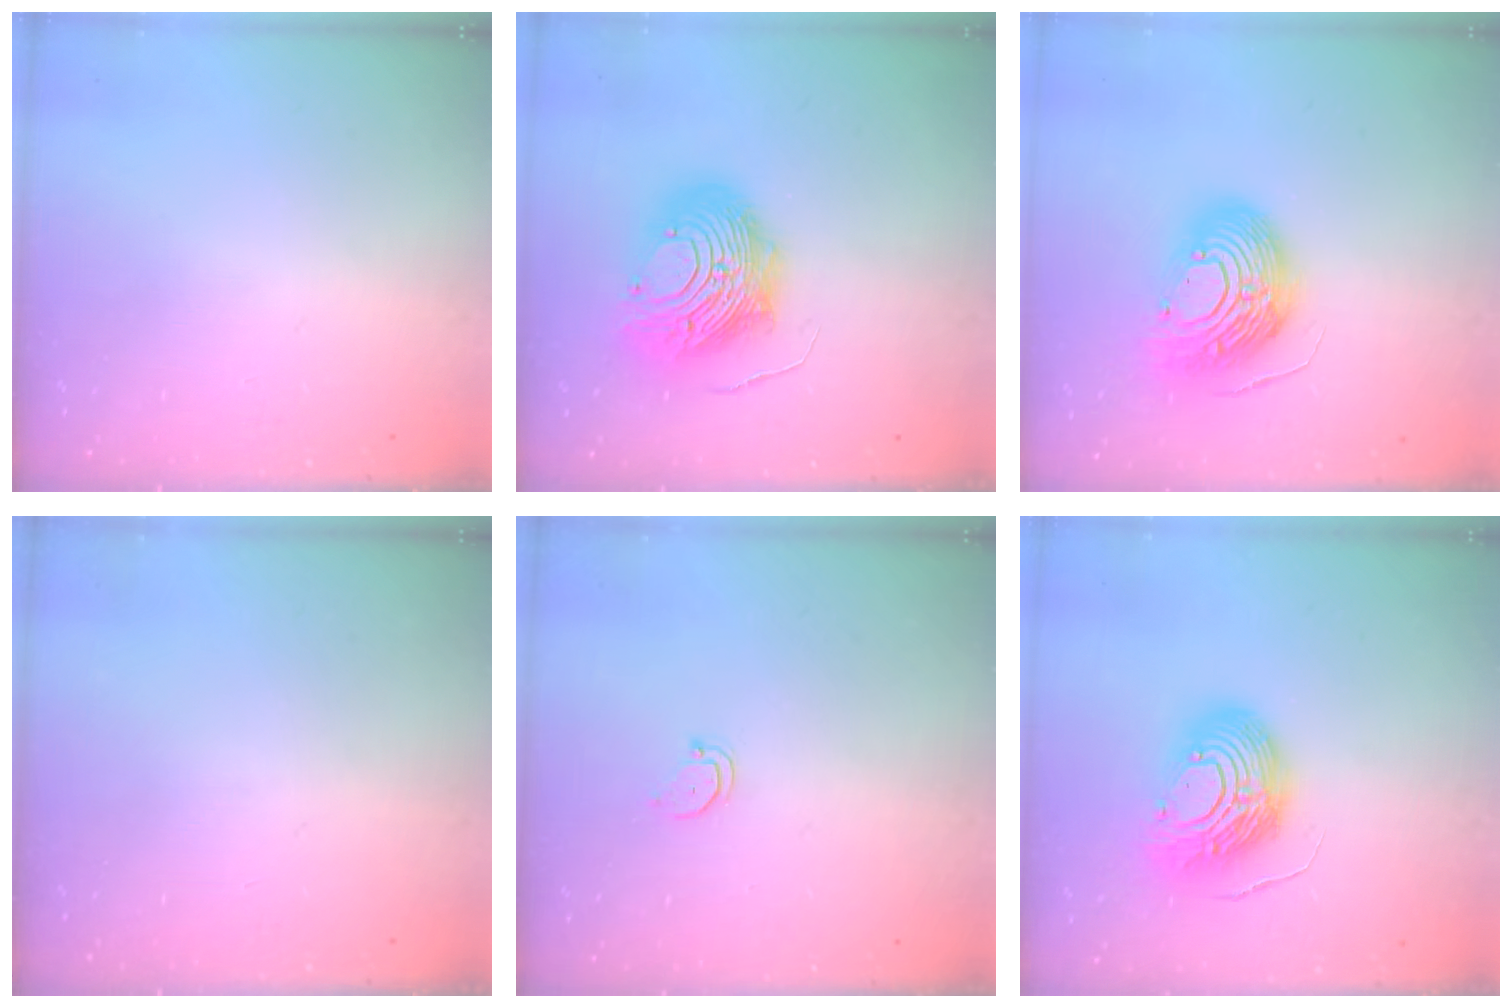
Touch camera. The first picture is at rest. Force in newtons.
{"total": 15.7, "press": 15.6, "slide": 1.5}
{"total": 17.0, "press": 16.9, "slide": 1.5}
{"total": 0.0}
{"total": 2.4, "press": 2.4, "slide": 0.2}
{"total": 17.7, "press": 17.6, "slide": 1.6}